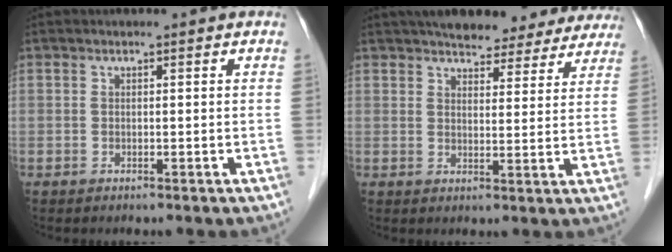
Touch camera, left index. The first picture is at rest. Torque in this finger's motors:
{"motor_torque": [-0.20, -0.37, -0.43, 0.02]}